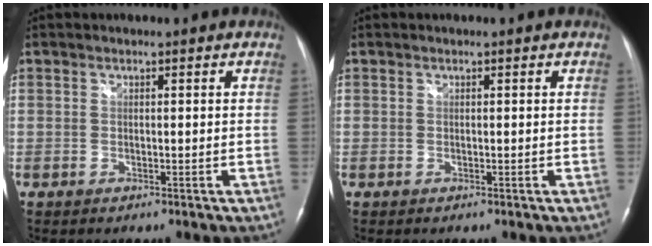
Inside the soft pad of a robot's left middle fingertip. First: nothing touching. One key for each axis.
{"total": 0.0}